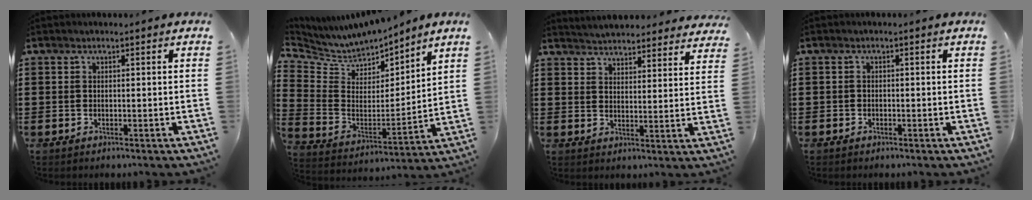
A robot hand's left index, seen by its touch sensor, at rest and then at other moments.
{"total": 6.8, "force": [6.5, 2.0, 0.4], "torque": [-0.051, -0.048, 0.113]}
{"total": 4.2, "force": [4.2, 0.1, 0.2], "torque": [-0.022, -0.021, 0.075]}
{"total": 0.8, "force": [-0.6, 0.5, 0.1], "torque": [-0.005, 0.001, -0.013]}